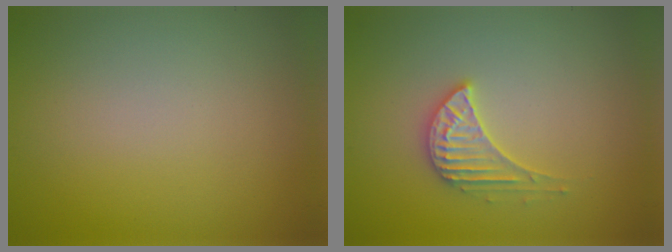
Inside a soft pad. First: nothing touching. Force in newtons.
{"total": 3.0, "press": 2.9, "slide": 0.4}